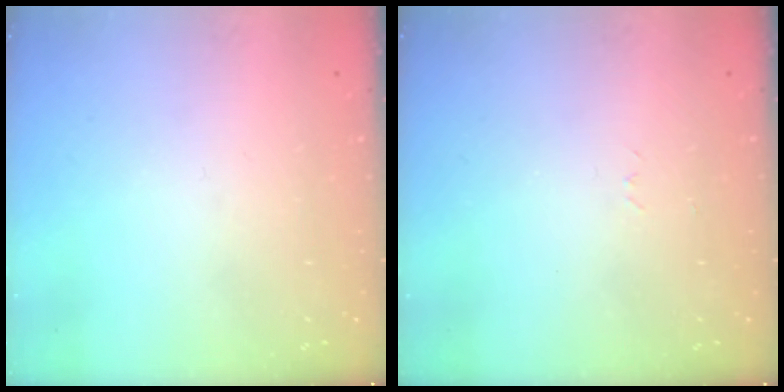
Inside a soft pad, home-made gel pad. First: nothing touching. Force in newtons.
{"total": 2.6, "press": 2.6, "slide": 0.4}